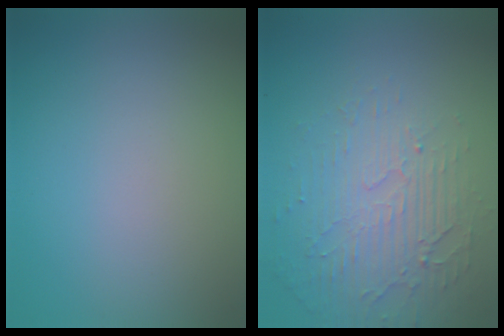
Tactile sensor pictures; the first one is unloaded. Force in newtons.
{"total": 5.2, "press": 3.3, "slide": 4.1}